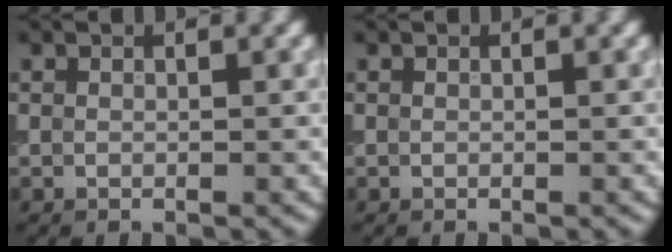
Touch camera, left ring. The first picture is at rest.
{"total": 0.0}